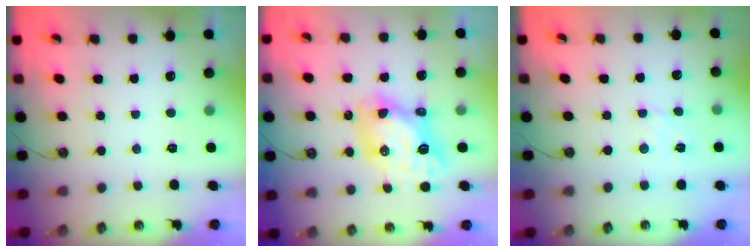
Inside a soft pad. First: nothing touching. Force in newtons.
{"total": 11.3, "press": 11.2, "slide": 1.5}
{"total": 3.2, "press": 3.2, "slide": 0.6}